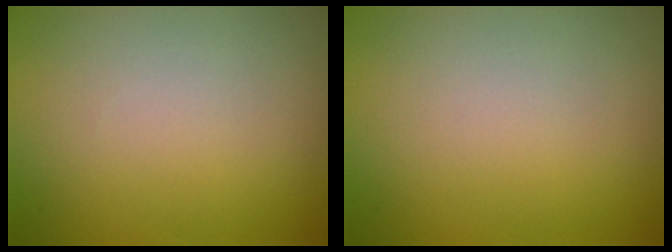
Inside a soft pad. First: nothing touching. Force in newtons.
{"total": 0.0}